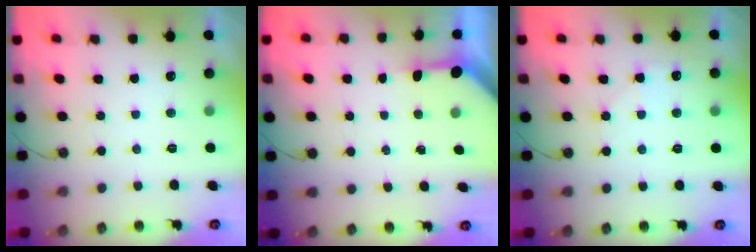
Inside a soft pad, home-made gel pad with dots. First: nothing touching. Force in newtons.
{"total": 3.3, "press": 3.2, "slide": 0.3}
{"total": 4.8, "press": 4.7, "slide": 0.7}